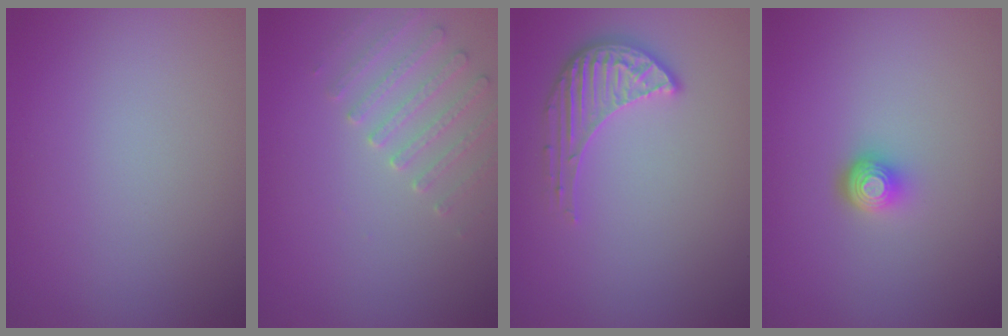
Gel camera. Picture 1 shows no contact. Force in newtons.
{"total": 2.6, "press": 2.6, "slide": 0.6}
{"total": 3.4, "press": 3.2, "slide": 1.3}
{"total": 2.3, "press": 1.5, "slide": 1.7}